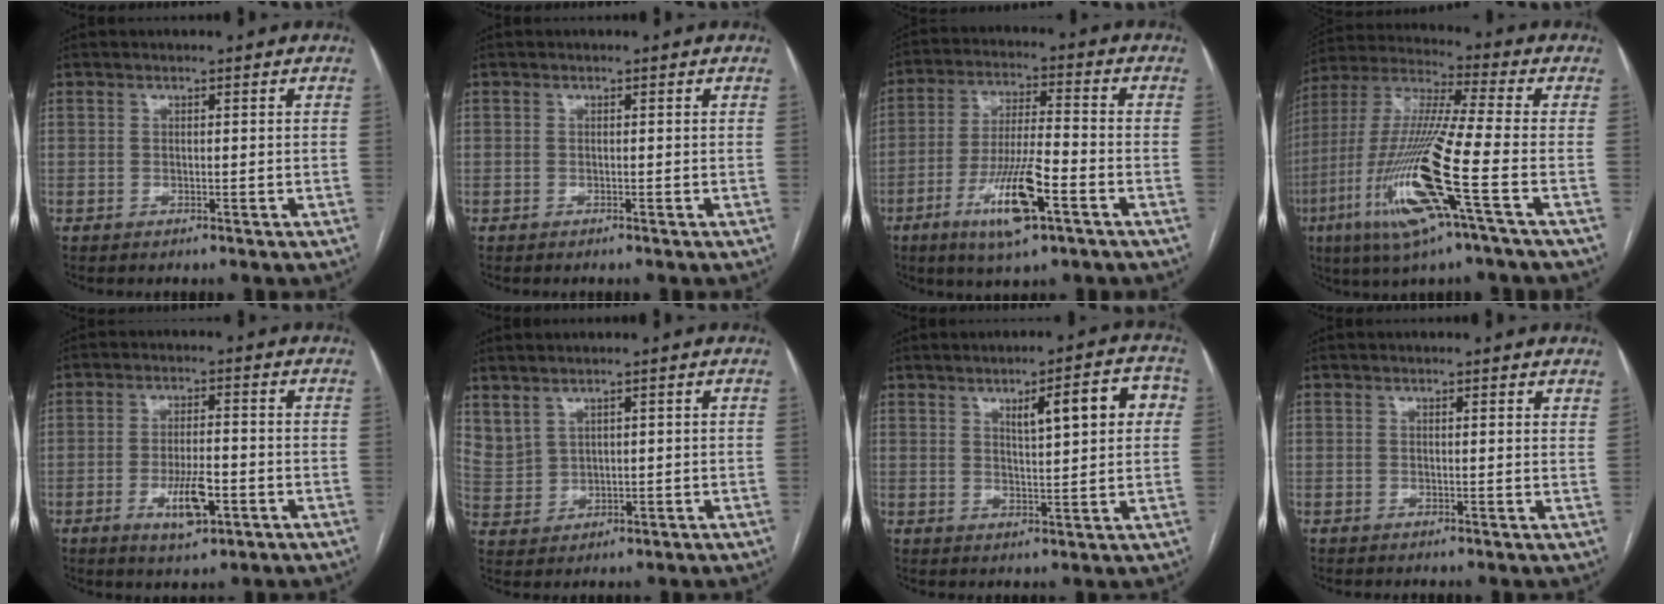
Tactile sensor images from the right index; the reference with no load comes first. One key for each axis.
{"total": 0.0}
{"total": 11.9, "fx": -5.5, "fy": 1.7, "fz": 10.4, "tx": -0.198, "ty": -0.013, "tz": -0.096}
{"total": 18.1, "fx": -6.7, "fy": 0.2, "fz": 16.8, "tx": -0.364, "ty": -0.021, "tz": -0.133}
{"total": 6.6, "fx": -2.4, "fy": 1.9, "fz": 5.8, "tx": -0.105, "ty": -0.006, "tz": -0.036}
{"total": 5.1, "fx": 3.9, "fy": 2.7, "fz": 2.0, "tx": -0.051, "ty": 0.003, "tz": 0.099}
{"total": 8.2, "fx": 2.6, "fy": 1.7, "fz": 7.6, "tx": -0.106, "ty": 0.019, "tz": 0.037}
{"total": 1.7, "fx": 1.5, "fy": 0.3, "fz": 0.8, "tx": -0.012, "ty": -0.002, "tz": 0.010}